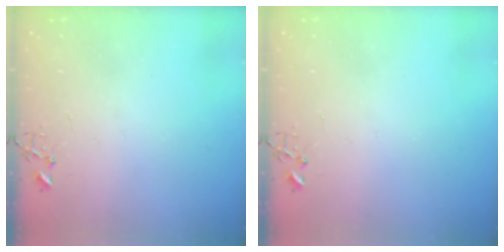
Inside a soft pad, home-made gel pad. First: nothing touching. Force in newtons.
{"total": 0.0}